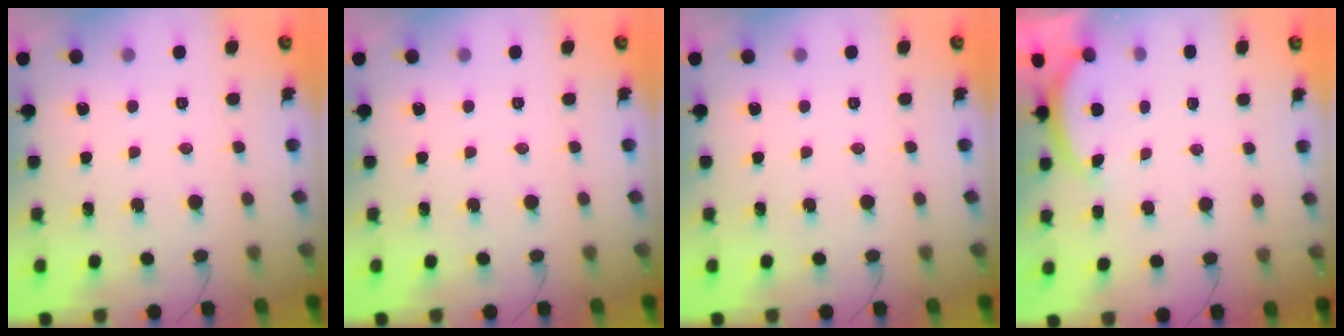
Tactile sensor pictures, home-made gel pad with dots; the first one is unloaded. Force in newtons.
{"total": 0.0}
{"total": 0.0}
{"total": 2.5, "press": 2.4, "slide": 0.6}